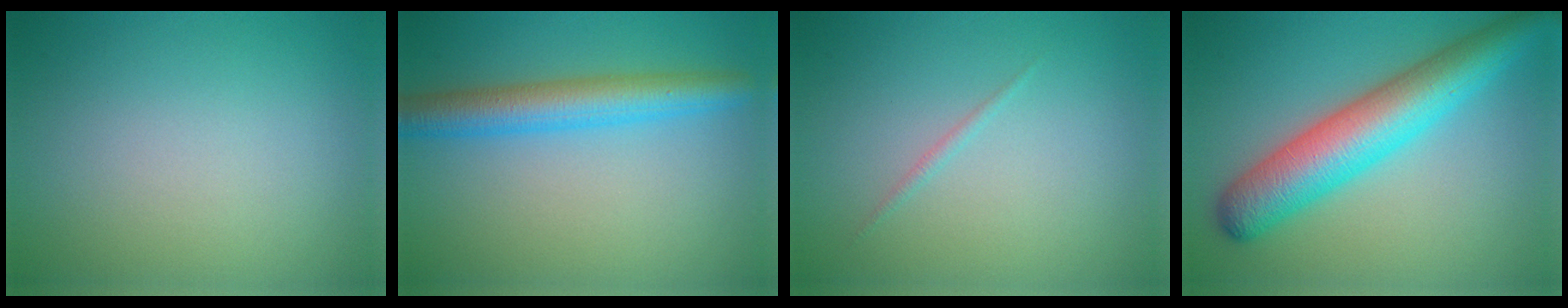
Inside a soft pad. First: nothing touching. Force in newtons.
{"total": 5.1, "press": 5.1, "slide": 0.1}
{"total": 0.5, "press": 0.5, "slide": 0.0}
{"total": 8.2, "press": 8.2, "slide": 0.2}